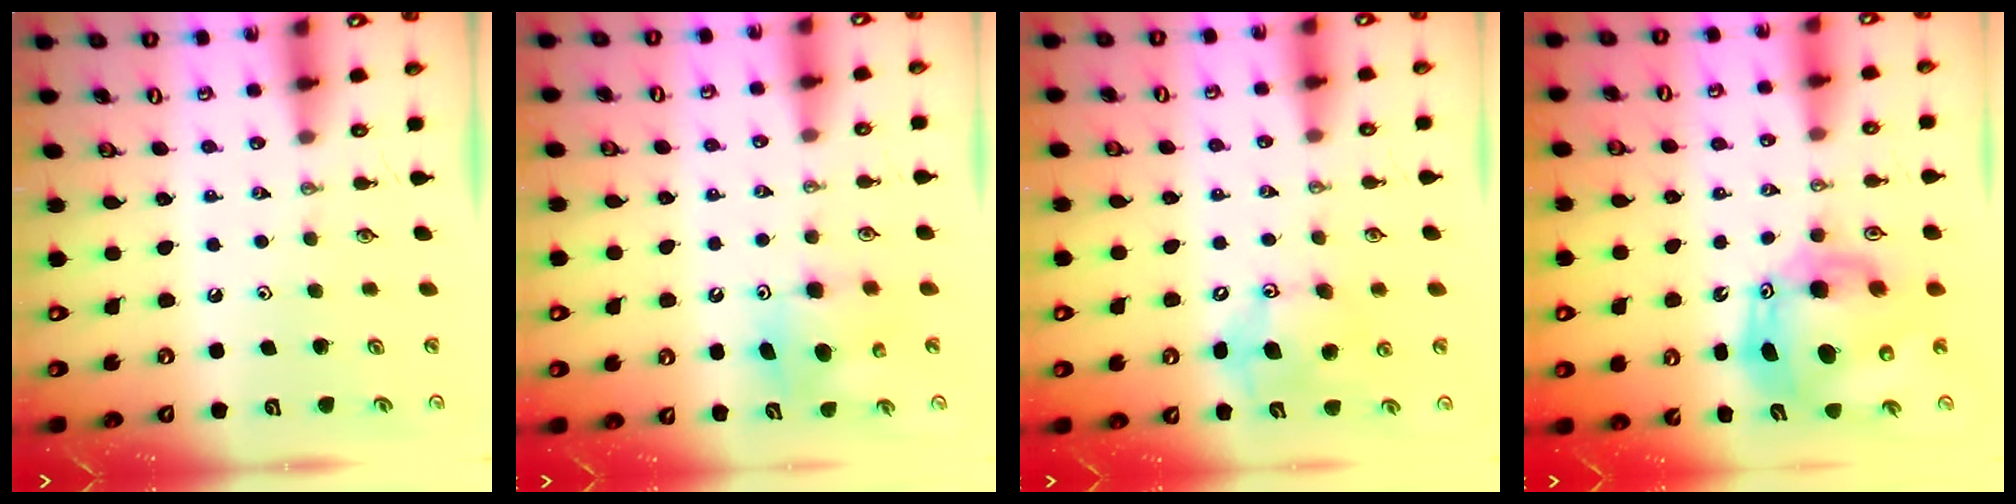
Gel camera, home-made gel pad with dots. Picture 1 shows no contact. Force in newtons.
{"total": 7.6, "press": 7.6, "slide": 0.4}
{"total": 11.5, "press": 11.2, "slide": 2.6}
{"total": 14.4, "press": 14.2, "slide": 2.3}